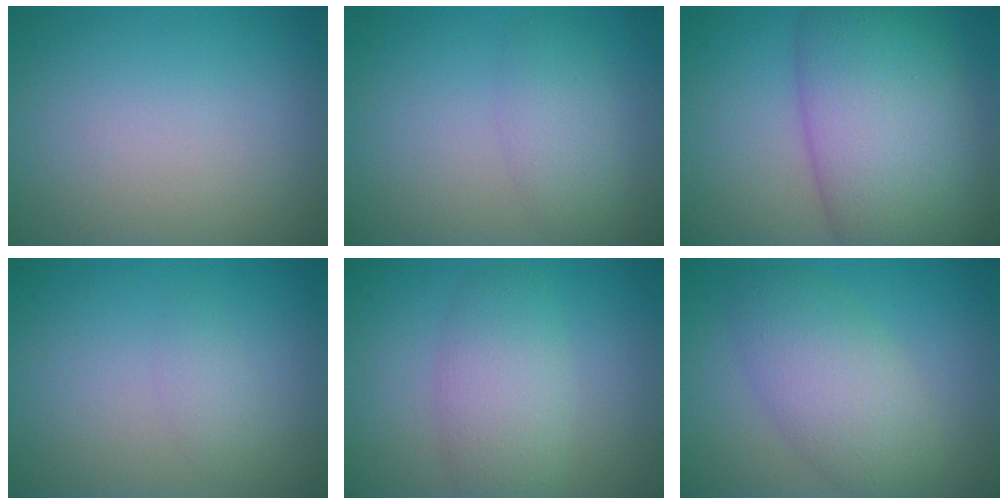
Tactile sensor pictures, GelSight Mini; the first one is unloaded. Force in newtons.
{"total": 2.8, "press": 2.8, "slide": 0.1}
{"total": 12.1, "press": 12.1, "slide": 0.5}
{"total": 1.1, "press": 1.1, "slide": 0.1}
{"total": 4.3, "press": 4.3, "slide": 0.1}
{"total": 5.6, "press": 5.5, "slide": 0.2}